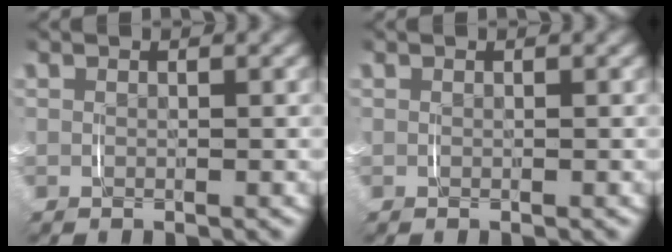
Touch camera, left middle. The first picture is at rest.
{"total": 0.0}